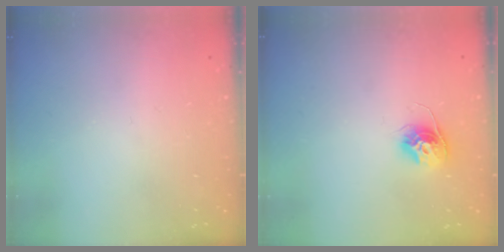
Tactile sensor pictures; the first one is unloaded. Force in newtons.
{"total": 10.2, "press": 10.1, "slide": 0.7}